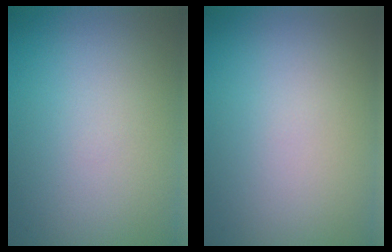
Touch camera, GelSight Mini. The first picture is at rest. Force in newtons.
{"total": 0.0}